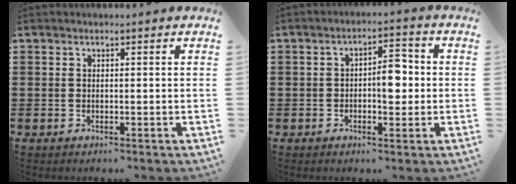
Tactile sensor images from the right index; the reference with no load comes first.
{"total": 4.9, "force": [-0.4, 2.3, 4.3], "torque": [-0.063, 0.002, -0.012]}